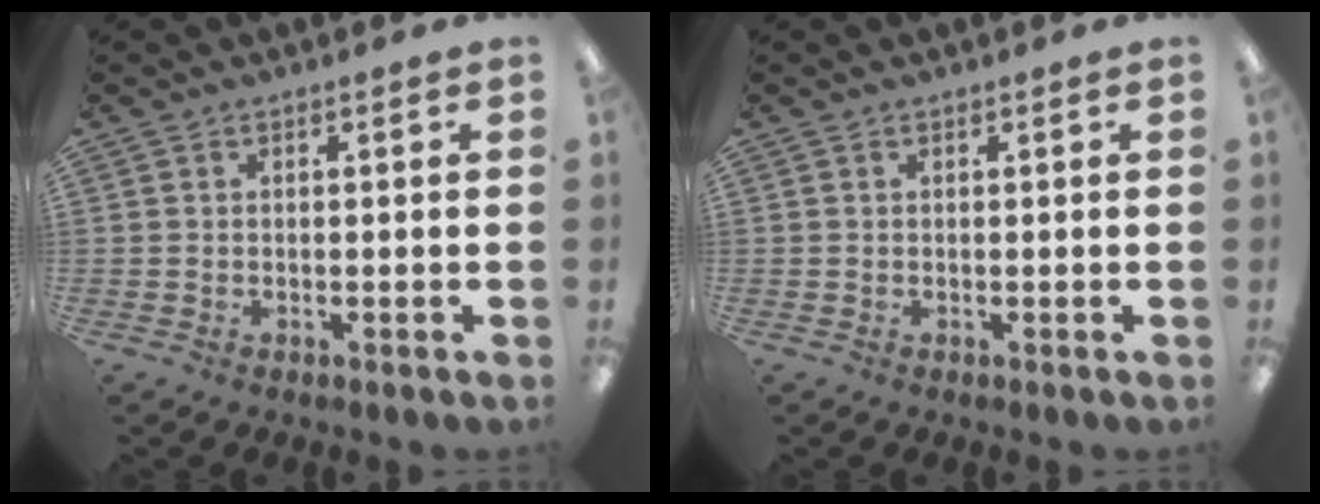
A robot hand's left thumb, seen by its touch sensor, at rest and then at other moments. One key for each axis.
{"total": 0.0}